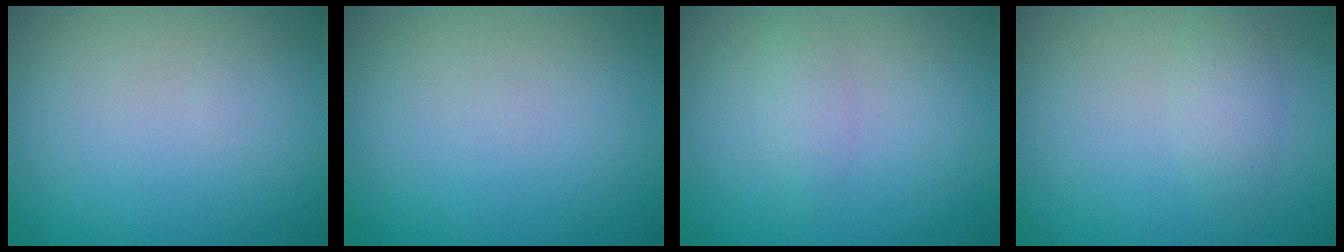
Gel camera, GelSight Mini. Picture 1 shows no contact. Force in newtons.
{"total": 0.0}
{"total": 1.2, "press": 1.2, "slide": 0.1}
{"total": 1.6, "press": 1.6, "slide": 0.1}